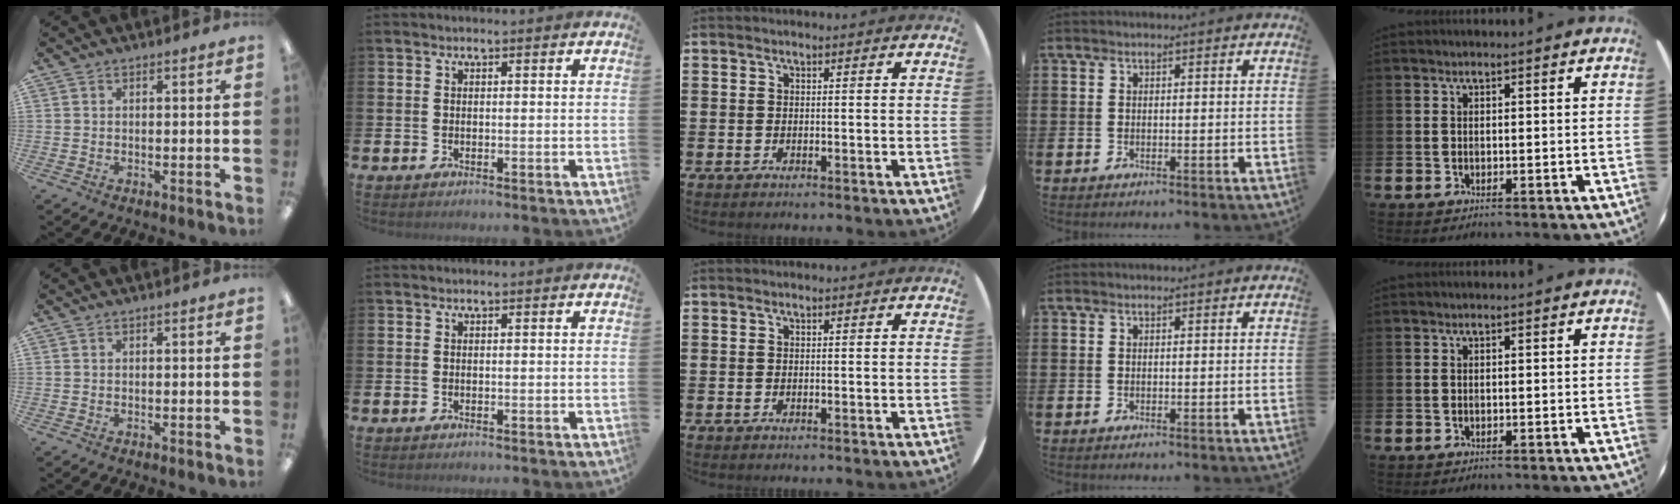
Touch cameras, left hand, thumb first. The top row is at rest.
{}